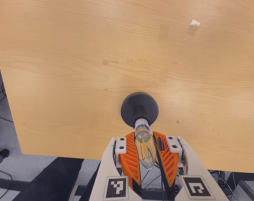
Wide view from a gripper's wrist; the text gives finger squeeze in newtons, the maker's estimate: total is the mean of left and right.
{"total": 23.5, "left": 26.0, "right": 21.1}